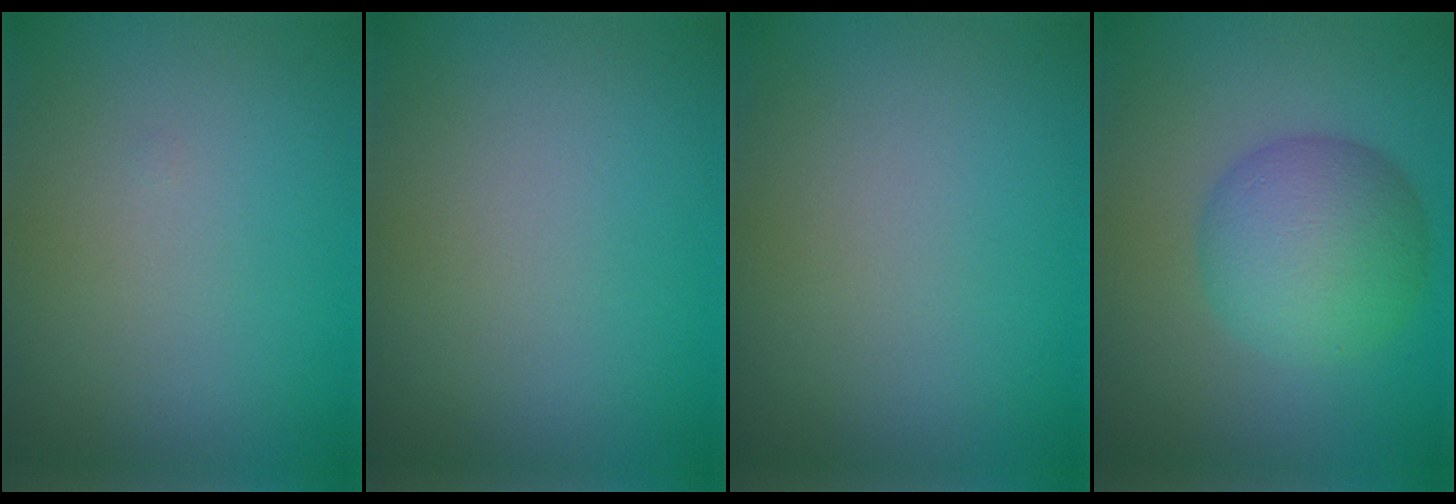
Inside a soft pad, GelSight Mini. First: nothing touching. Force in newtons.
{"total": 0.0}
{"total": 0.0}
{"total": 6.5, "press": 6.5, "slide": 0.2}